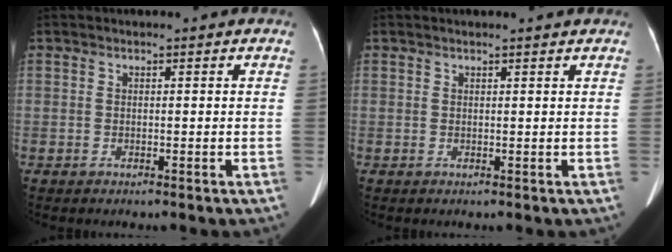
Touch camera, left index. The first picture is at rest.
{"total": 1.9, "force": [1.7, 0.0, 0.7], "torque": [-0.014, 0.010, 0.020]}